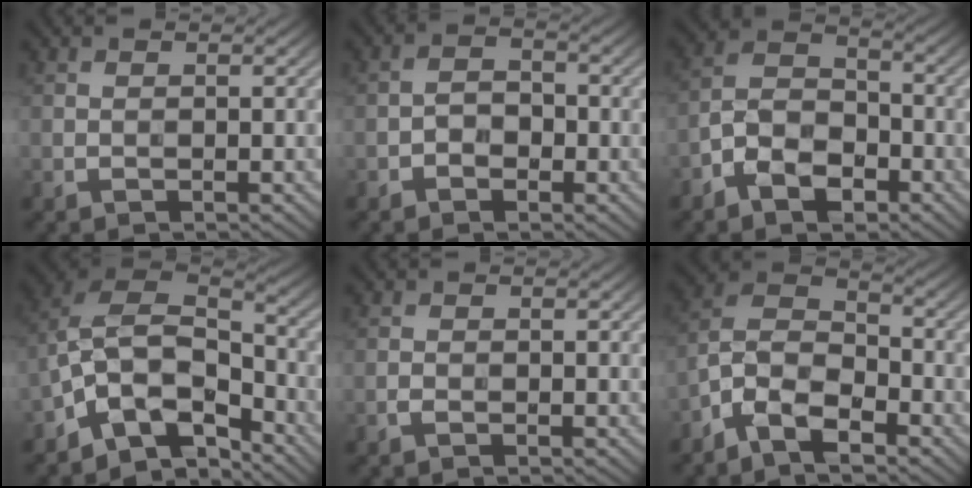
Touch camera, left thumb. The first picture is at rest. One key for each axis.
{"total": 2.5, "fx": -1.2, "fy": 1.7, "fz": 1.4, "tx": -0.022, "ty": 0.006, "tz": -0.028}
{"total": 7.6, "fx": -4.3, "fy": 4.3, "fz": 4.5, "tx": -0.087, "ty": 0.001, "tz": -0.096}
{"total": 12.3, "fx": -6.9, "fy": 6.6, "fz": 7.7, "tx": -0.149, "ty": -0.006, "tz": -0.142}
{"total": 0.9, "fx": -0.5, "fy": 0.6, "fz": 0.5, "tx": -0.012, "ty": -0.001, "tz": -0.011}
{"total": 9.4, "fx": -6.0, "fy": 4.4, "fz": 5.7, "tx": -0.113, "ty": -0.003, "tz": -0.133}